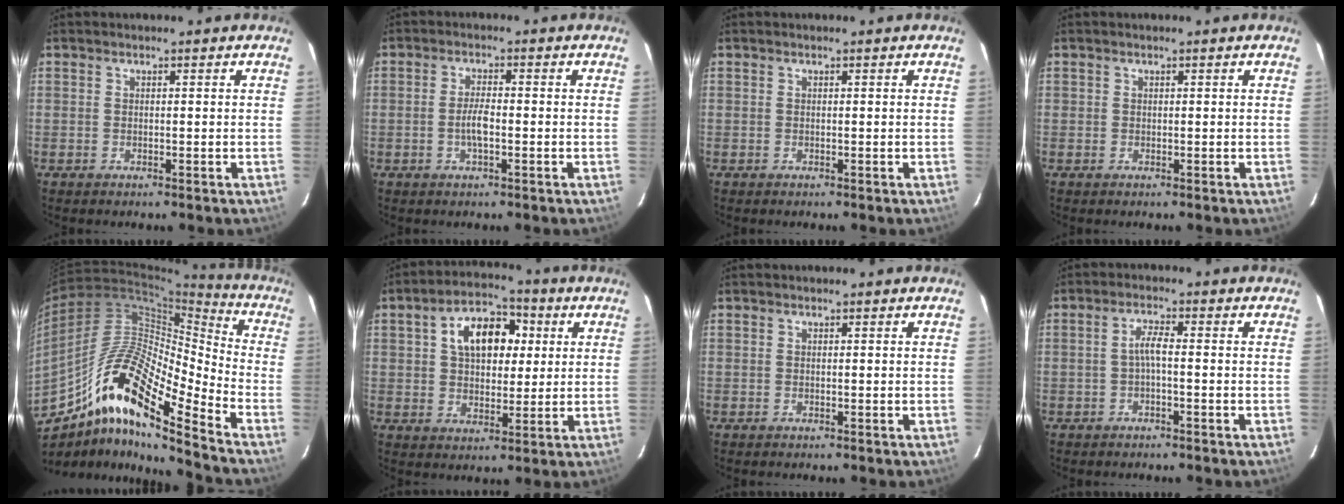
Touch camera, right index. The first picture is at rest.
{"total": 3.3, "force": [-0.9, 0.9, 3.1], "torque": [-0.061, 0.002, -0.018]}
{"total": 0.0}
{"total": 0.0}
{"total": 18.4, "force": [-11.5, 3.1, 14.0], "torque": [-0.250, -0.005, -0.228]}
{"total": 11.2, "force": [3.1, 7.1, 8.2], "torque": [-0.138, 0.038, 0.051]}
{"total": 0.0}
{"total": 2.4, "force": [-0.7, 0.2, 2.3], "torque": [-0.047, 0.006, -0.014]}